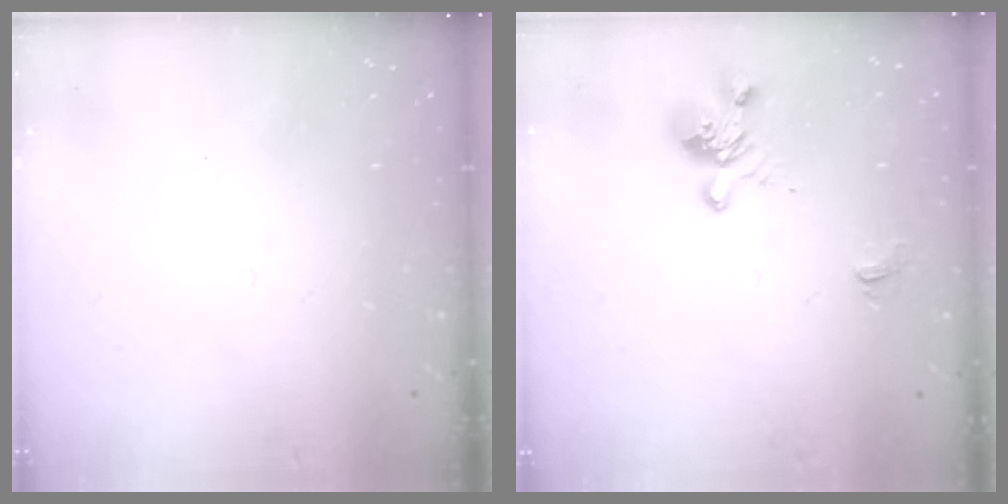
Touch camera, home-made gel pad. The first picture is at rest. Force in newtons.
{"total": 1.2, "press": 0.4, "slide": 1.1}